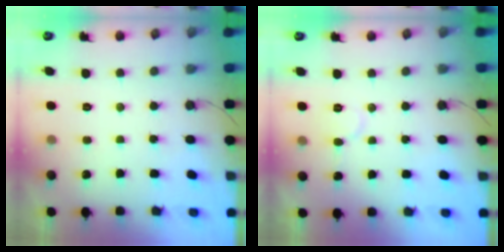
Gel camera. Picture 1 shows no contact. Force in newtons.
{"total": 4.9, "press": 4.9, "slide": 0.5}